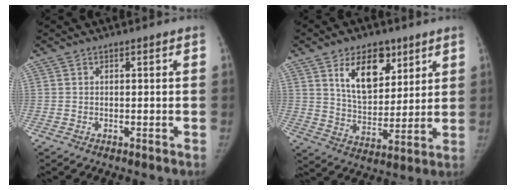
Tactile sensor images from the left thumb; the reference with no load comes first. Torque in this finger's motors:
{"motor_torque": [1.66, 0.89, 1.13, -1.07, 0.35]}